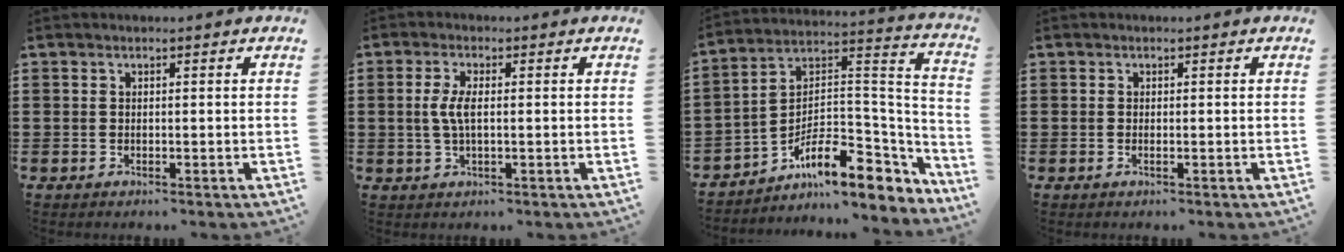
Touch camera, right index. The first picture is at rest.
{"total": 3.8, "force": [0.1, 1.2, 3.6], "torque": [-0.089, -0.006, -0.008]}
{"total": 12.0, "force": [-7.1, 5.6, 7.9], "torque": [-0.119, 0.004, -0.128]}
{"total": 0.5, "force": [-0.1, -0.2, 0.4], "torque": [-0.009, -0.006, -0.001]}